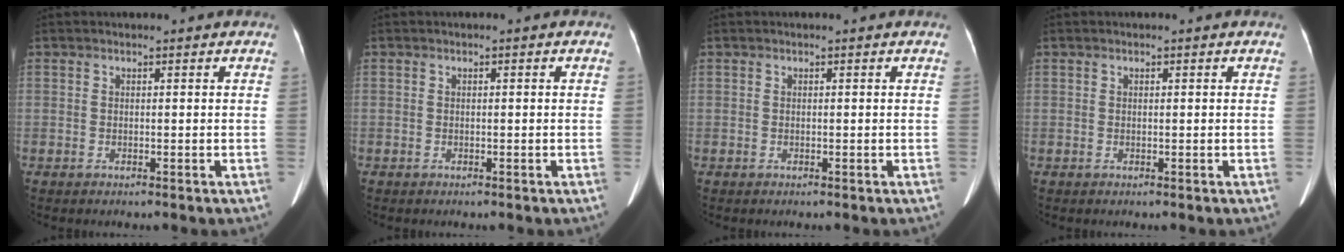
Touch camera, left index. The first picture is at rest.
{"total": 0.6, "force": [-0.3, 0.6, -0.1], "torque": [0.000, 0.007, -0.006]}
{"total": 0.0}
{"total": 0.0}